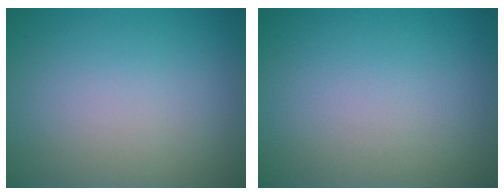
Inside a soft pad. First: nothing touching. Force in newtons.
{"total": 0.0}